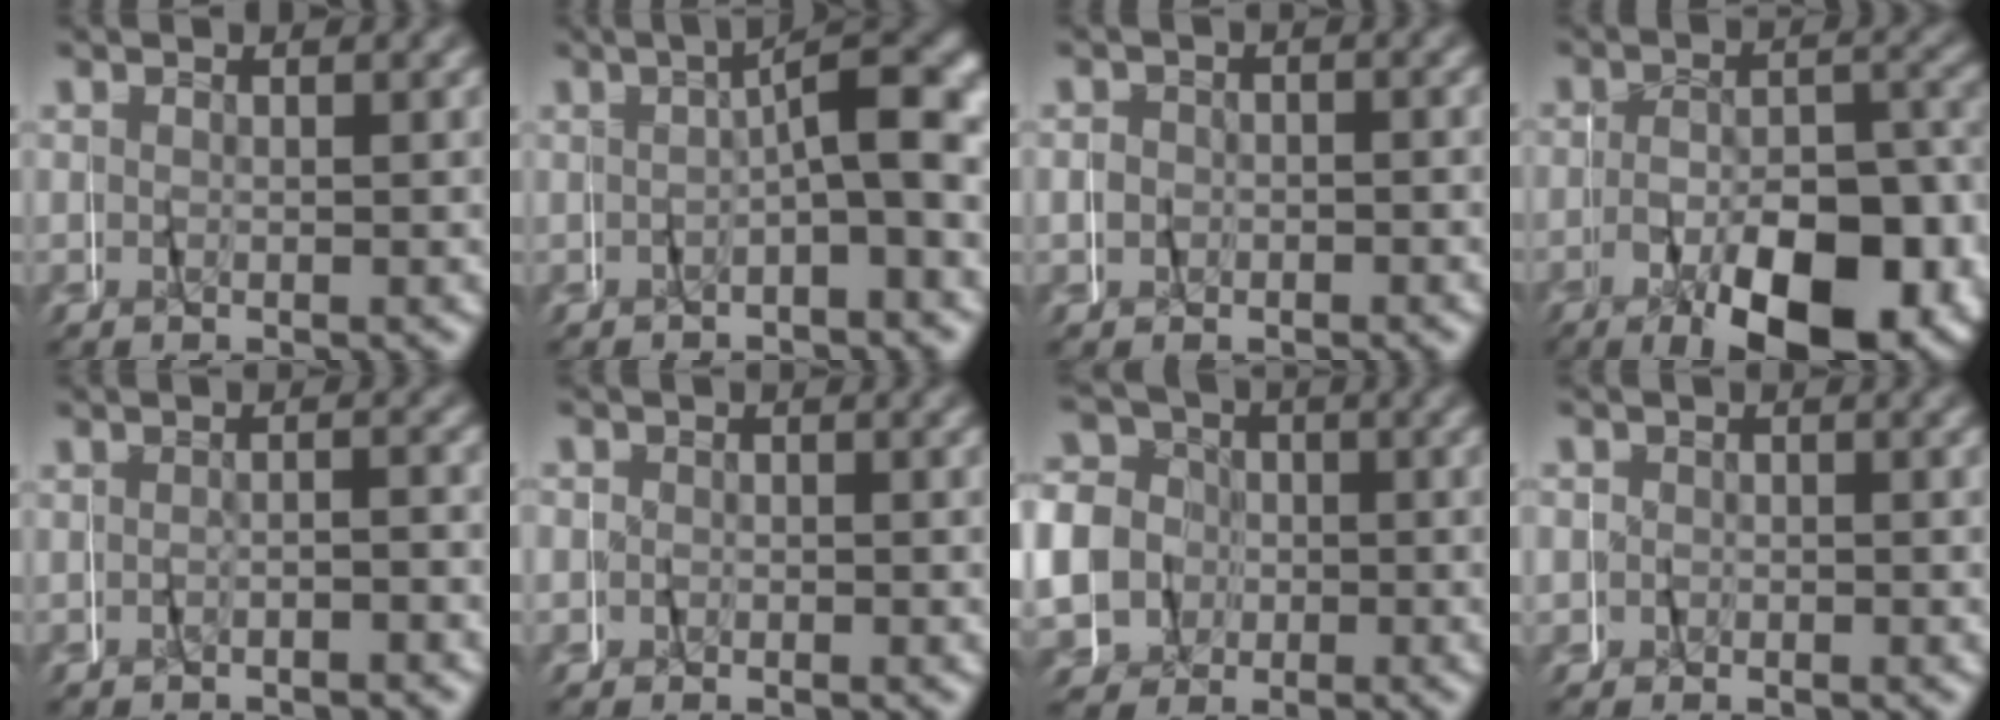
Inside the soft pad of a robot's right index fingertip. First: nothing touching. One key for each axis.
{"total": 6.6, "fx": -0.4, "fy": 2.0, "fz": 6.3, "tx": -0.065, "ty": 0.019, "tz": -0.011}
{"total": 1.5, "fx": -0.6, "fy": 1.4, "fz": -0.1, "tx": -0.006, "ty": -0.002, "tz": -0.013}
{"total": 10.8, "fx": -5.3, "fy": 5.3, "fz": 7.8, "tx": -0.126, "ty": -0.015, "tz": -0.078}
{"total": 1.6, "fx": -1.5, "fy": 0.3, "fz": 0.4, "tx": -0.005, "ty": 0.009, "tz": -0.031}
{"total": 1.5, "fx": -0.2, "fy": 1.5, "fz": 0.1, "tx": 0.000, "ty": 0.003, "tz": -0.008}
{"total": 11.7, "fx": 1.0, "fy": 10.8, "fz": 4.3, "tx": -0.098, "ty": -0.009, "tz": 0.005}
{"total": 1.9, "fx": 0.0, "fy": 1.9, "fz": 0.2, "tx": -0.004, "ty": 0.004, "tz": -0.004}